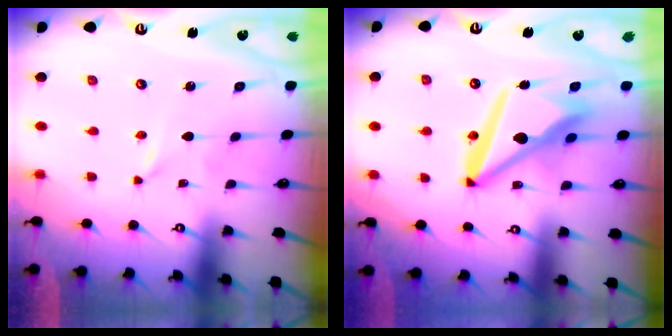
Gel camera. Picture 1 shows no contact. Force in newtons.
{"total": 14.4, "press": 14.3, "slide": 1.8}